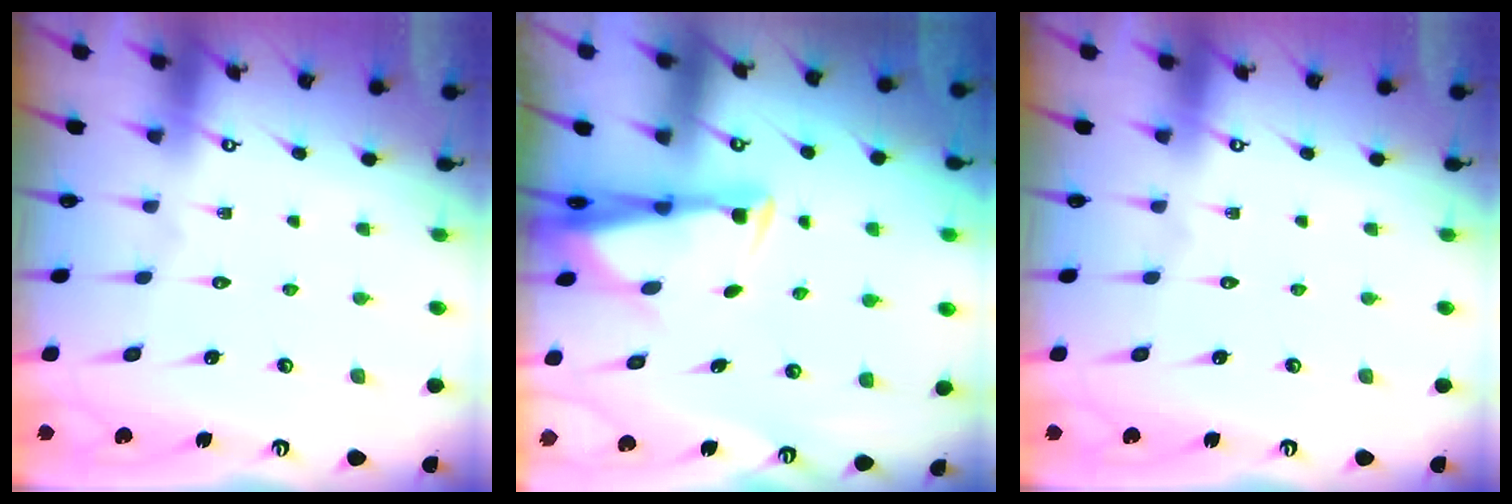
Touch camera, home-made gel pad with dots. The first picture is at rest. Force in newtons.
{"total": 2.9, "press": 2.8, "slide": 1.0}
{"total": 0.0}